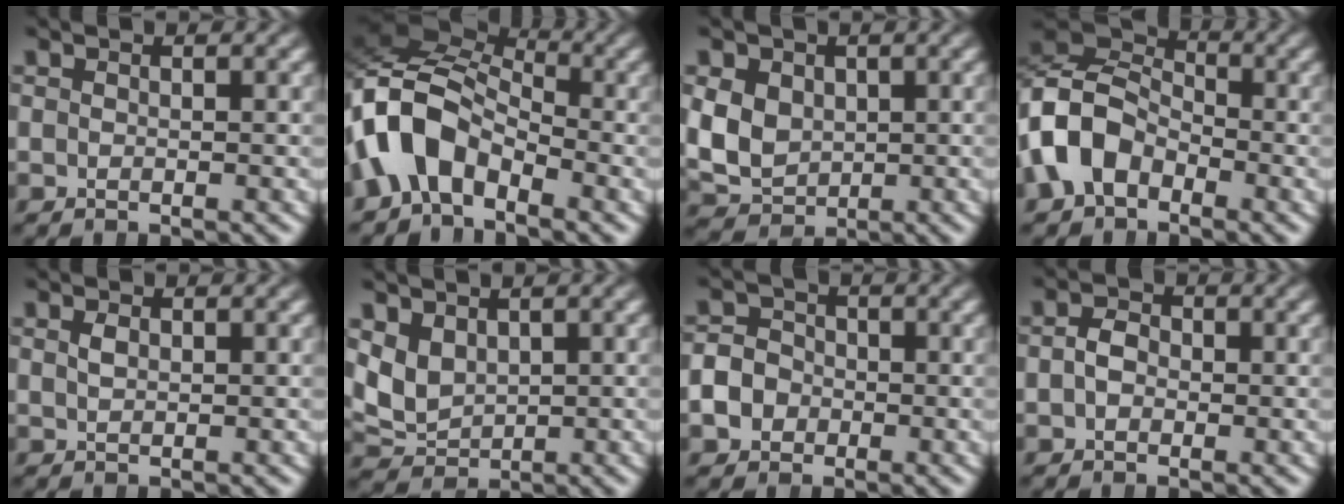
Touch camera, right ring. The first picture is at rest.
{"total": 9.2, "force": [0.0, 7.2, 5.6], "torque": [-0.153, -0.018, -0.004]}
{"total": 7.7, "force": [-0.5, 7.0, 3.2], "torque": [-0.094, -0.034, 0.006]}
{"total": 8.9, "force": [-0.7, 7.6, 4.5], "torque": [-0.117, -0.015, -0.018]}
{"total": 0.5, "force": [0.2, 0.2, 0.4], "torque": [-0.009, -0.005, 0.011]}
{"total": 5.8, "force": [0.2, 5.3, 2.4], "torque": [-0.083, -0.029, 0.018]}
{"total": 4.7, "force": [-1.2, 4.3, 1.5], "torque": [-0.033, -0.013, -0.019]}
{"total": 1.8, "force": [-0.5, 1.5, 0.9], "torque": [-0.021, -0.003, -0.009]}